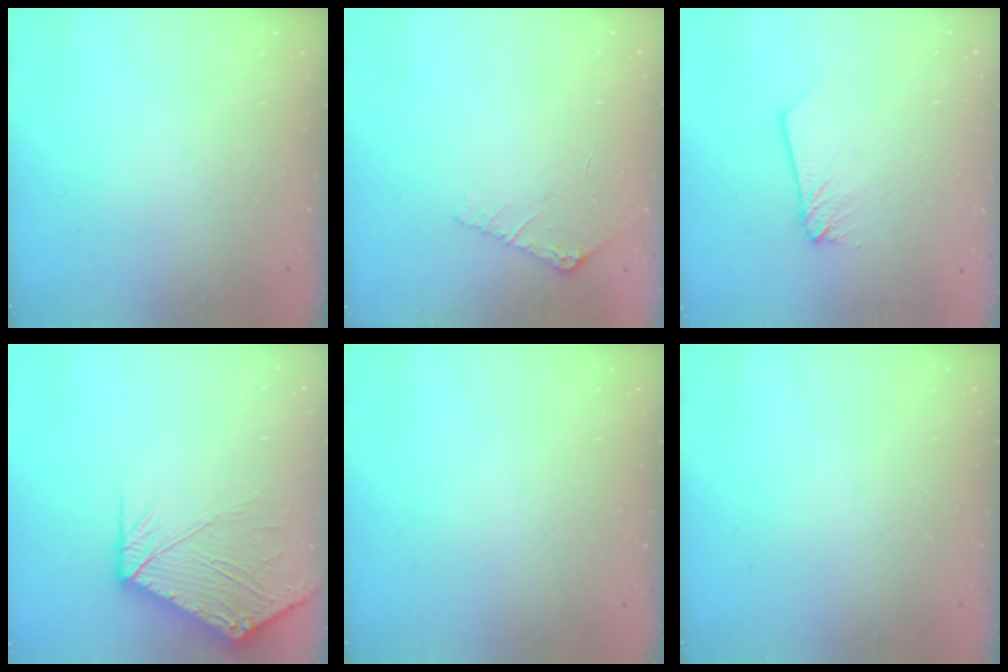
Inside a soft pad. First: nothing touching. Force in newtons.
{"total": 4.0, "press": 4.0, "slide": 0.6}
{"total": 2.2, "press": 2.2, "slide": 0.2}
{"total": 11.5, "press": 11.4, "slide": 1.3}
{"total": 0.0}
{"total": 0.0}